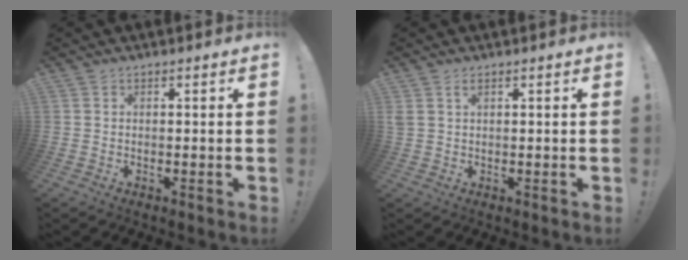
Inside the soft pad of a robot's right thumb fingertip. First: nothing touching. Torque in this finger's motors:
{"motor_torque": [-0.04, 0.03, 0.25, 0.07, 0.00]}